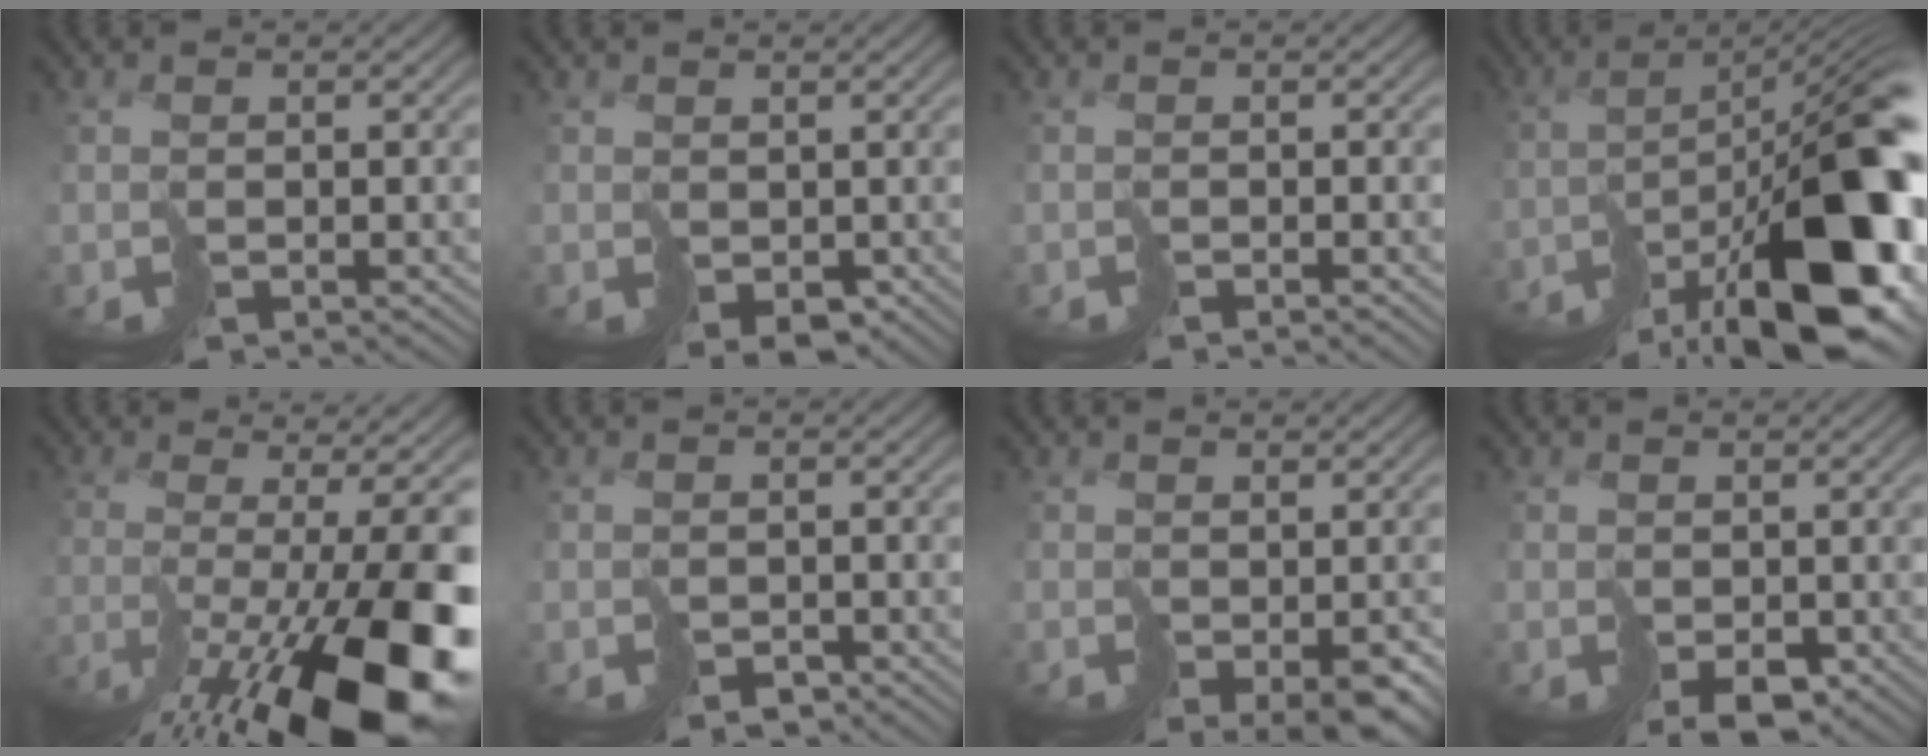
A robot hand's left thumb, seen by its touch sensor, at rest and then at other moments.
{"total": 2.4, "force": [0.0, 1.9, 1.4], "torque": [-0.030, -0.007, 0.006]}
{"total": 0.8, "force": [-0.8, -0.2, -0.1], "torque": [0.008, 0.001, -0.015]}
{"total": 17.8, "force": [-9.2, 5.5, 14.2], "torque": [-0.191, -0.009, -0.143]}
{"total": 17.2, "force": [-7.5, 3.7, 15.0], "torque": [-0.210, -0.020, -0.115]}
{"total": 2.1, "force": [-1.5, 1.4, 0.7], "torque": [-0.003, -0.006, -0.023]}
{"total": 6.1, "force": [-2.3, 3.4, 4.6], "torque": [-0.081, -0.028, -0.015]}
{"total": 3.0, "force": [-0.8, 2.1, 1.9], "torque": [-0.036, -0.005, -0.005]}